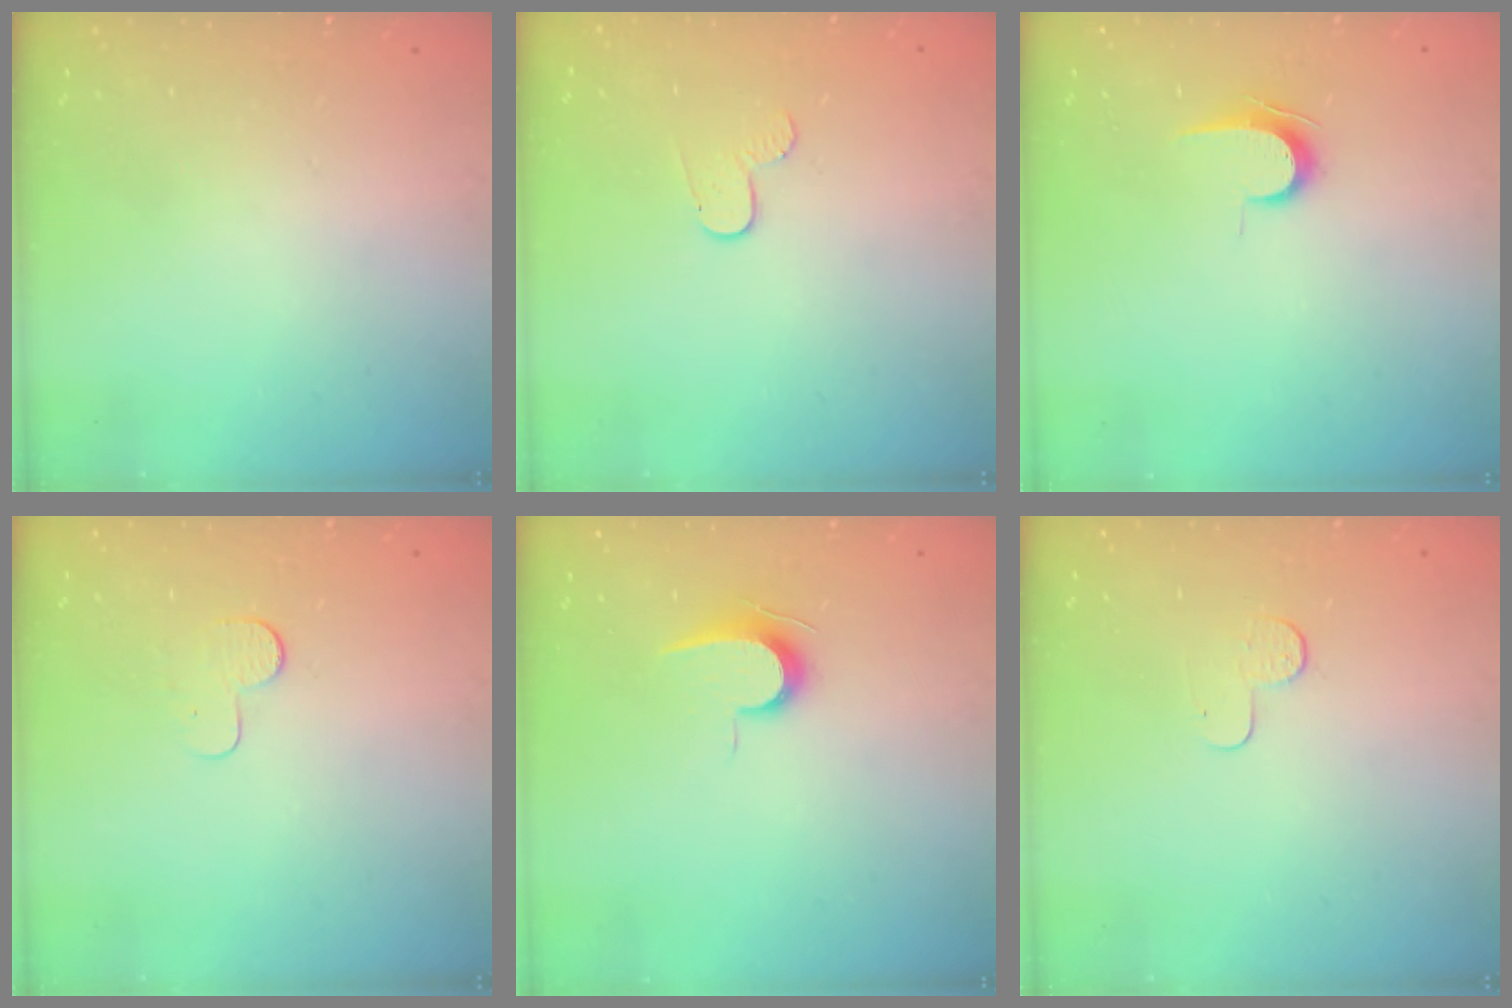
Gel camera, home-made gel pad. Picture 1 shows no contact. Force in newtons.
{"total": 5.7, "press": 5.7, "slide": 0.5}
{"total": 7.0, "press": 7.0, "slide": 0.8}
{"total": 6.0, "press": 6.0, "slide": 0.5}
{"total": 7.2, "press": 7.2, "slide": 0.7}
{"total": 4.9, "press": 4.8, "slide": 0.5}